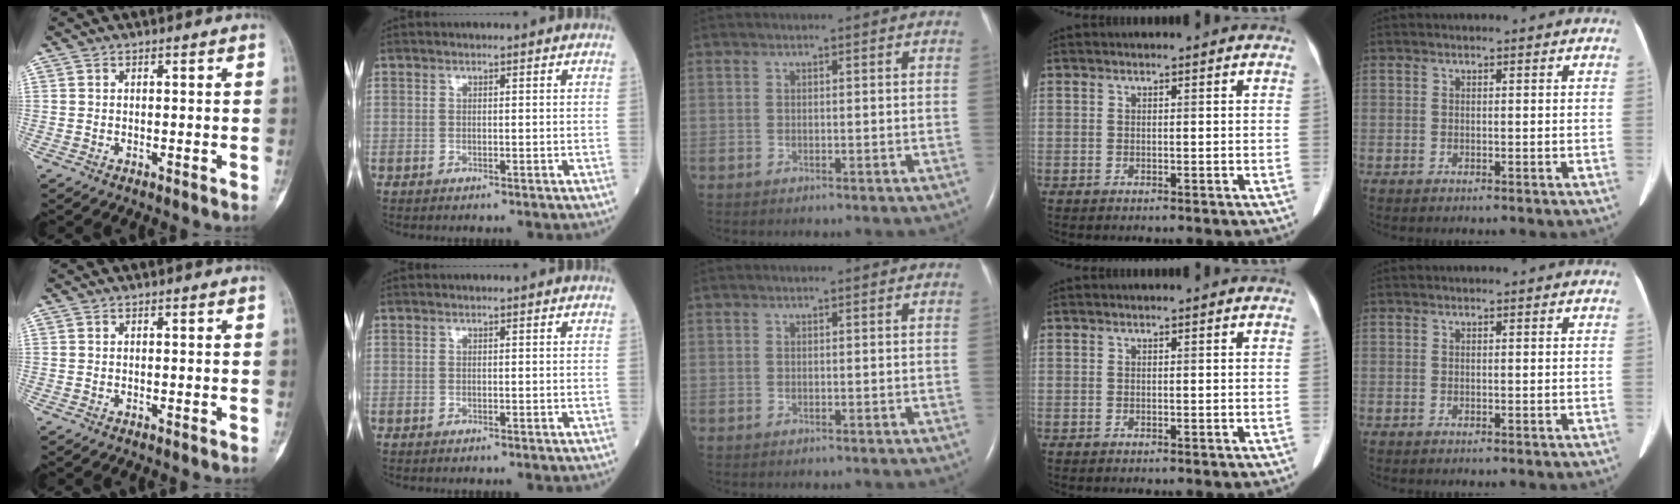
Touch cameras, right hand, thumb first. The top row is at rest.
{}